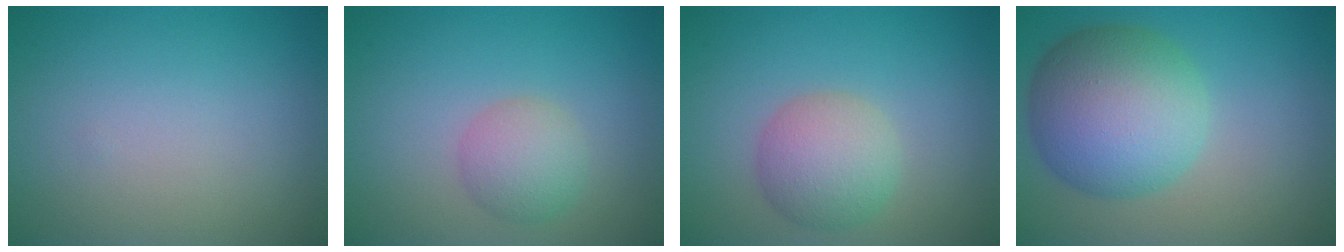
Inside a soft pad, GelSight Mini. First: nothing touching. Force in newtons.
{"total": 2.9, "press": 2.9, "slide": 0.1}
{"total": 4.2, "press": 4.2, "slide": 0.0}
{"total": 9.5, "press": 9.5, "slide": 0.3}